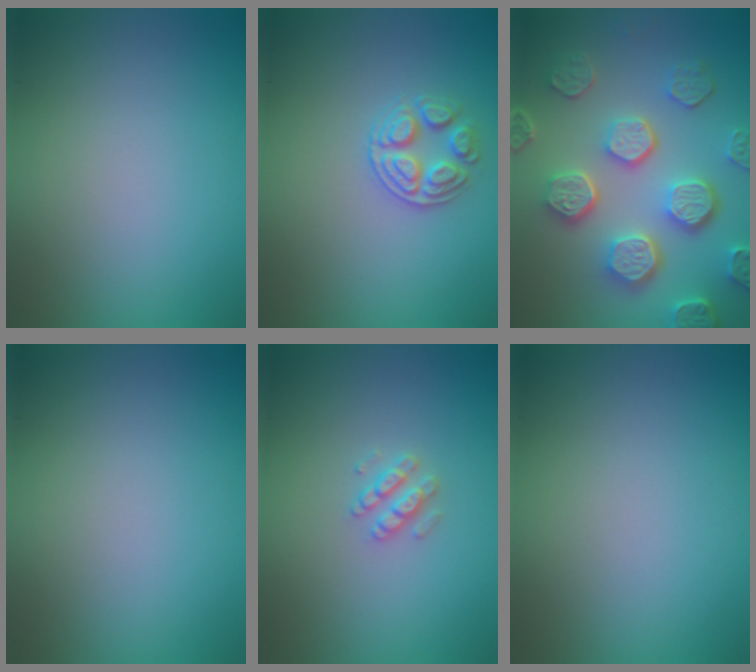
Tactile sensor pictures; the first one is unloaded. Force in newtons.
{"total": 2.8, "press": 2.7, "slide": 0.7}
{"total": 7.6, "press": 5.9, "slide": 4.8}
{"total": 0.0}
{"total": 1.9, "press": 1.9, "slide": 0.3}
{"total": 0.0}